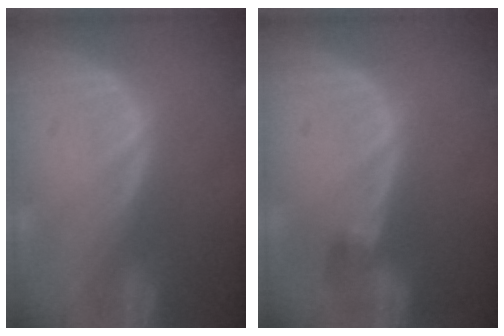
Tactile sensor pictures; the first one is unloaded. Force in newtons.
{"total": 2.9, "press": 2.6, "slide": 1.2}